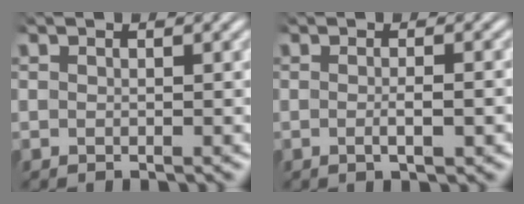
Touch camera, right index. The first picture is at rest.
{"total": 1.6, "force": [-0.7, 0.0, 1.4], "torque": [-0.025, -0.002, -0.013]}